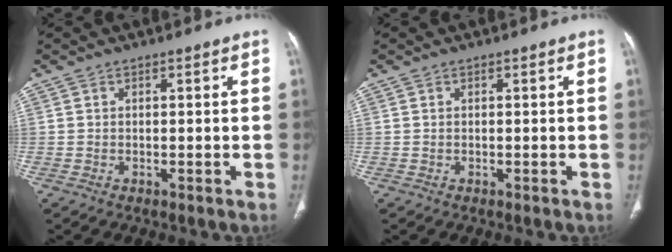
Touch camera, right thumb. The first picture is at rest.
{"total": 0.0}